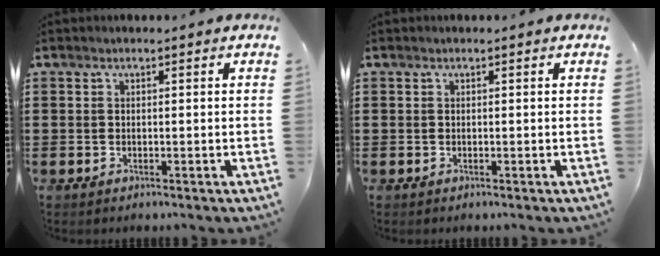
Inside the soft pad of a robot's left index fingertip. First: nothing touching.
{"total": 0.0}